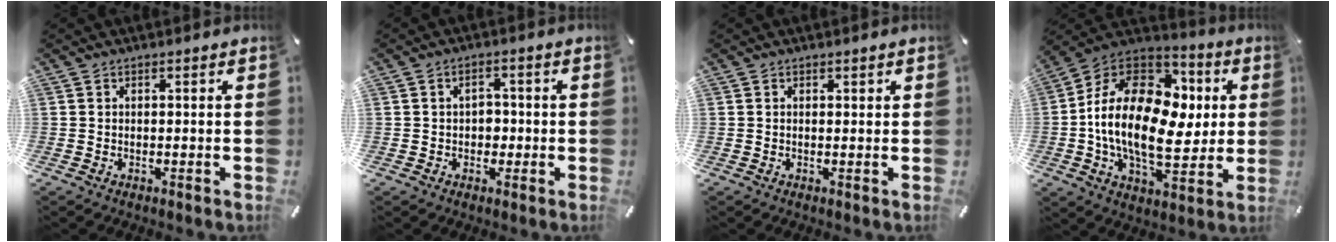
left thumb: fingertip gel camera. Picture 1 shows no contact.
{"total": 3.5, "force": [-0.2, 2.7, 2.2], "torque": [-0.027, 0.002, -0.010]}
{"total": 0.0}
{"total": 21.5, "force": [0.1, 13.9, 16.4], "torque": [-0.328, -0.009, -0.001]}